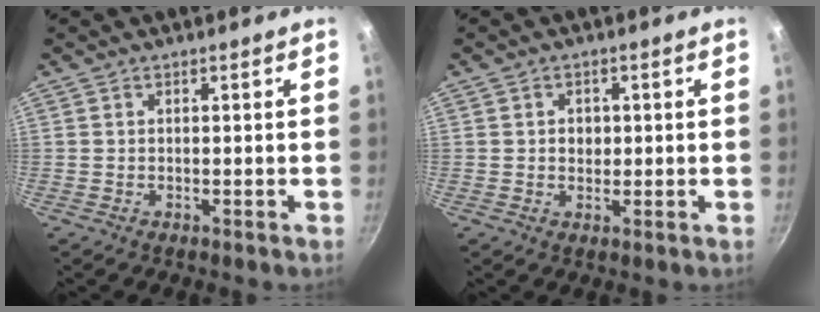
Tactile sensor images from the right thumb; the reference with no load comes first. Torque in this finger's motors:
{"motor_torque": [-0.03, -0.01, 0.35, 0.35, -0.01]}